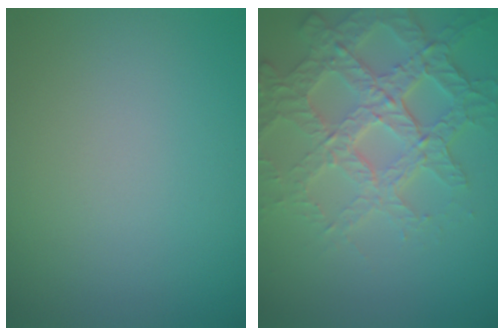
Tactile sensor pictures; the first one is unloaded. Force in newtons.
{"total": 6.6, "press": 5.0, "slide": 4.3}